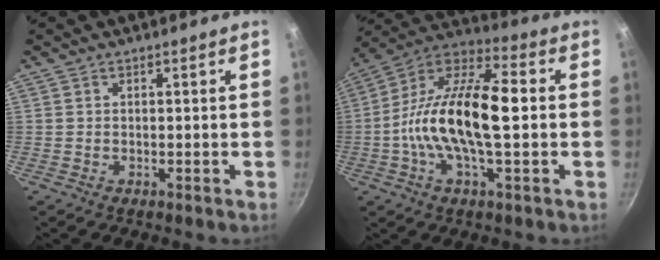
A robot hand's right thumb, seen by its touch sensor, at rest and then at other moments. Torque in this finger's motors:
{"motor_torque": [0.01, 0.91, 1.46, -1.31, 0.23]}